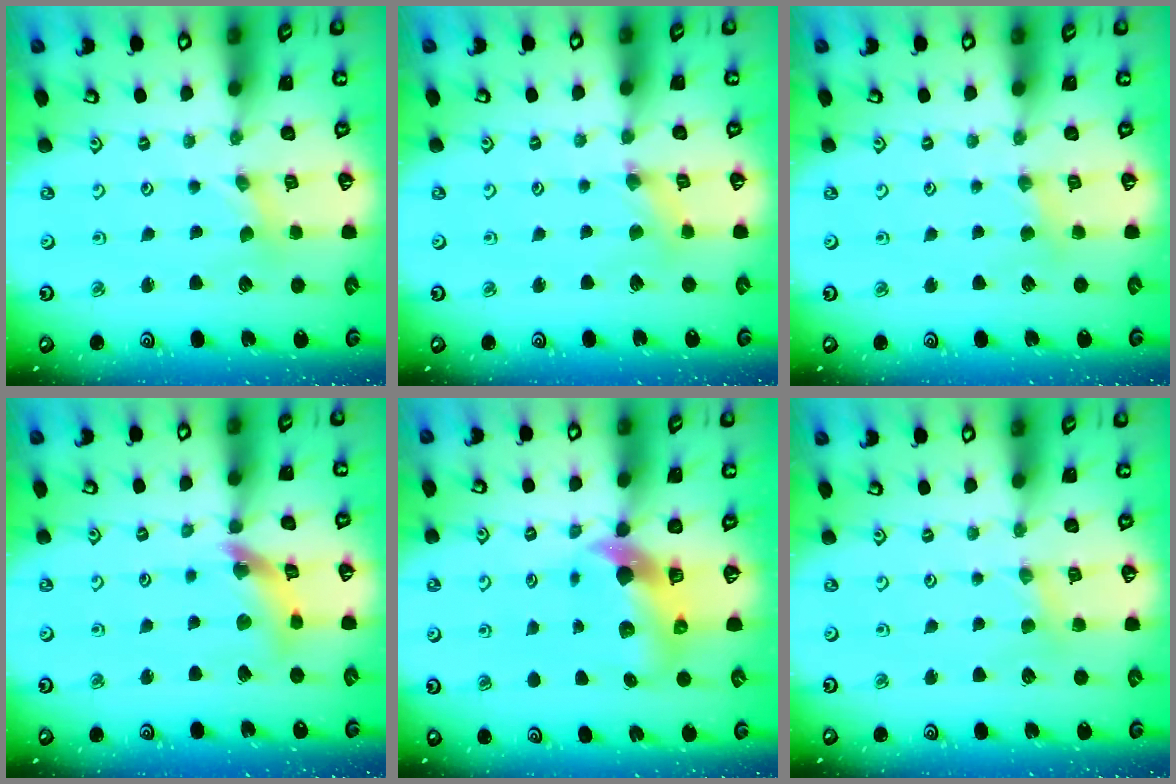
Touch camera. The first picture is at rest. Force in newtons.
{"total": 1.9, "press": 1.9, "slide": 0.3}
{"total": 3.2, "press": 3.2, "slide": 0.5}
{"total": 11.0, "press": 11.0, "slide": 1.2}
{"total": 7.3, "press": 7.1, "slide": 1.3}
{"total": 2.5, "press": 2.5, "slide": 0.4}